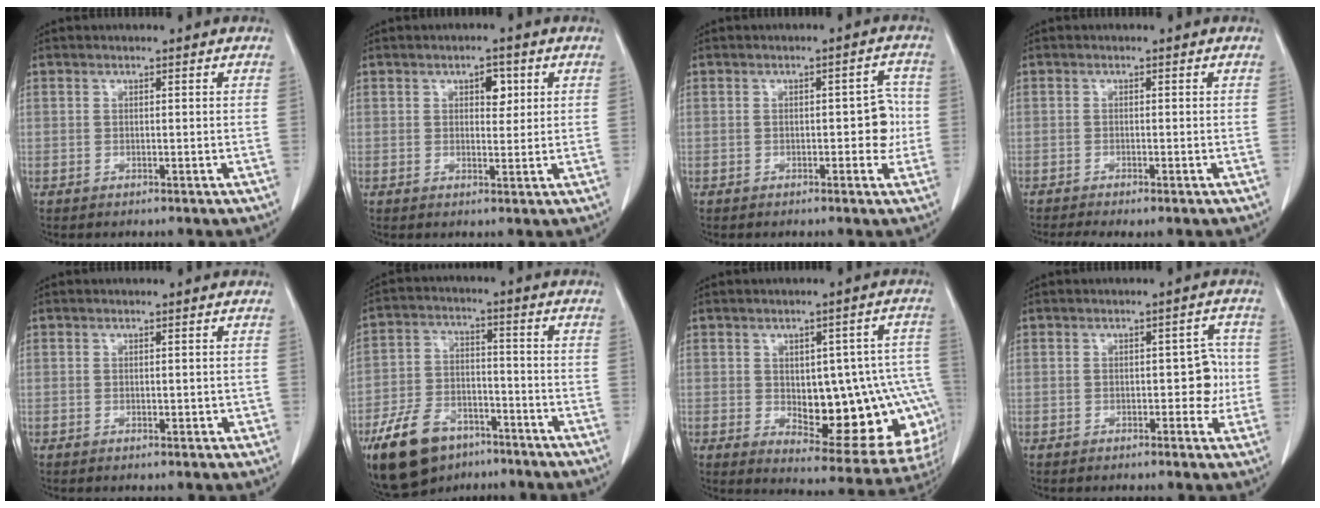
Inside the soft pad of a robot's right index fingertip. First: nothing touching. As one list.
[{"total": 3.1, "force": [1.3, 1.7, 2.3], "torque": [-0.029, 0.003, 0.017]}, {"total": 4.2, "force": [-0.4, 1.9, 3.8], "torque": [-0.040, 0.018, -0.004]}, {"total": 3.3, "force": [-2.3, 0.9, 2.2], "torque": [-0.035, -0.009, -0.035]}, {"total": 1.3, "force": [-0.2, 0.8, 1.0], "torque": [-0.013, 0.003, 0.001]}, {"total": 13.7, "force": [-9.2, 7.5, 6.8], "torque": [-0.134, 0.000, -0.157]}, {"total": 19.7, "force": [-2.3, 8.4, 17.6], "torque": [-0.151, 0.031, 0.000]}, {"total": 4.1, "force": [-0.4, 2.2, 3.5], "torque": [-0.036, 0.020, -0.003]}]